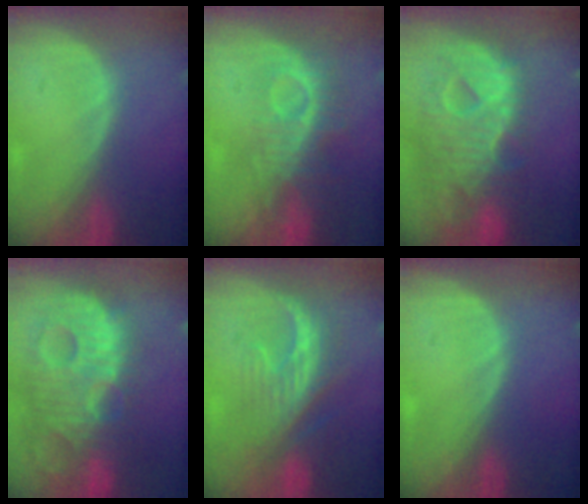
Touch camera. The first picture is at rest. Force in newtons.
{"total": 9.2, "press": 8.2, "slide": 4.3}
{"total": 12.8, "press": 10.8, "slide": 6.8}
{"total": 14.1, "press": 12.2, "slide": 7.1}
{"total": 8.3, "press": 8.1, "slide": 2.0}
{"total": 0.0}